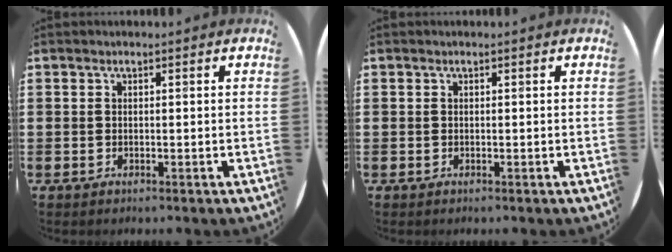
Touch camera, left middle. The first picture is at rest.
{"total": 0.0}